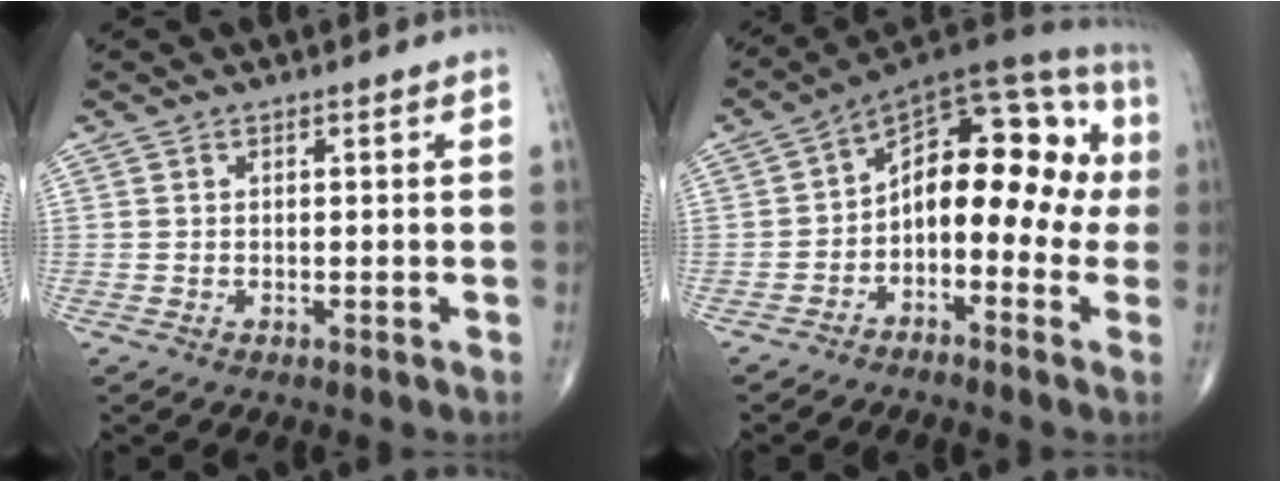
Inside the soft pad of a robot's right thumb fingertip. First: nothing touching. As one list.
[{"total": 16.8, "force": [-1.4, 9.6, 13.7], "torque": [-0.140, 0.062, -0.036]}]